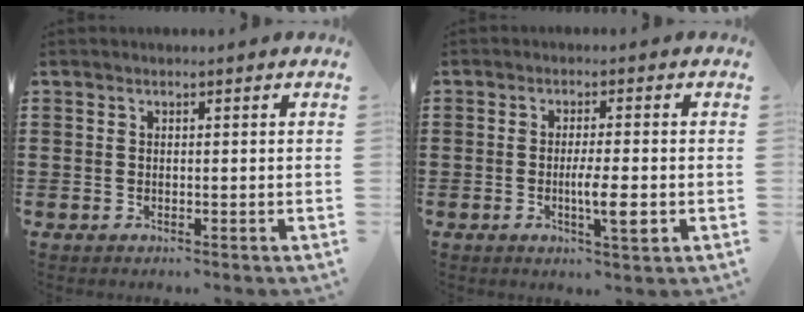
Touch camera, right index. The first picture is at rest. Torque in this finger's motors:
{"motor_torque": [1.25, -0.43, 0.24, 0.12]}